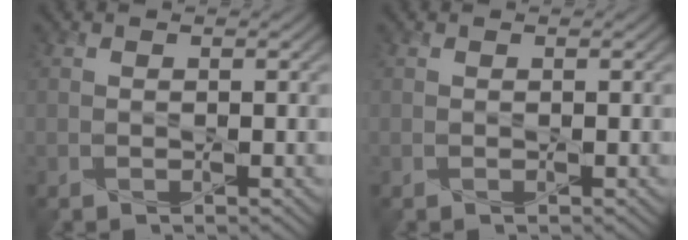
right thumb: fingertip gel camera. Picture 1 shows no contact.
{"total": 0.0}